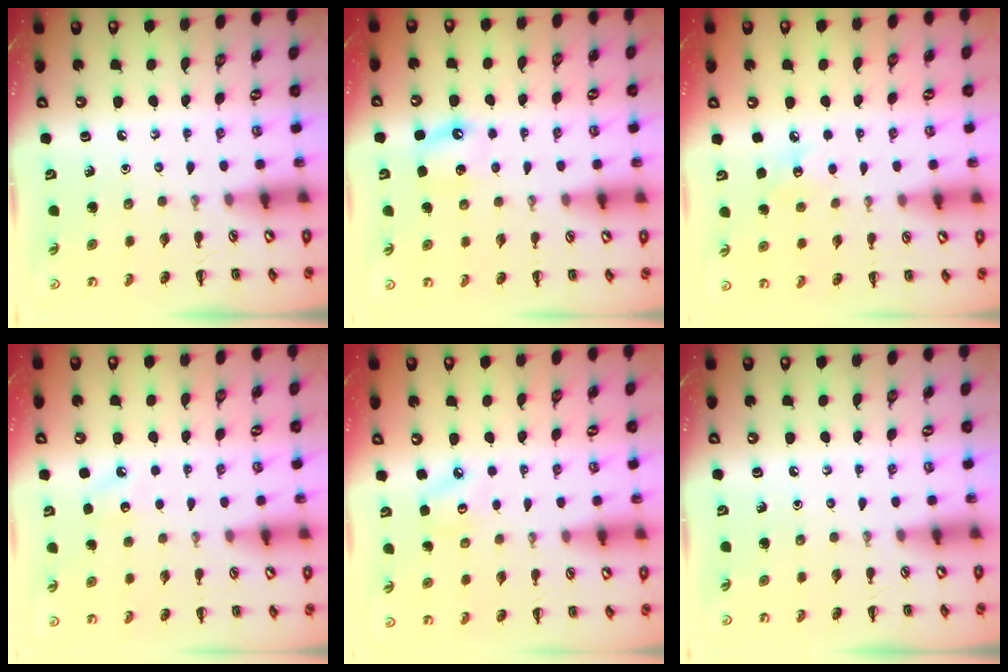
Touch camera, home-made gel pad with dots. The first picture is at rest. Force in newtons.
{"total": 4.5, "press": 4.3, "slide": 1.5}
{"total": 6.0, "press": 5.8, "slide": 1.6}
{"total": 4.9, "press": 4.8, "slide": 1.2}
{"total": 4.0, "press": 3.8, "slide": 1.0}
{"total": 0.0}